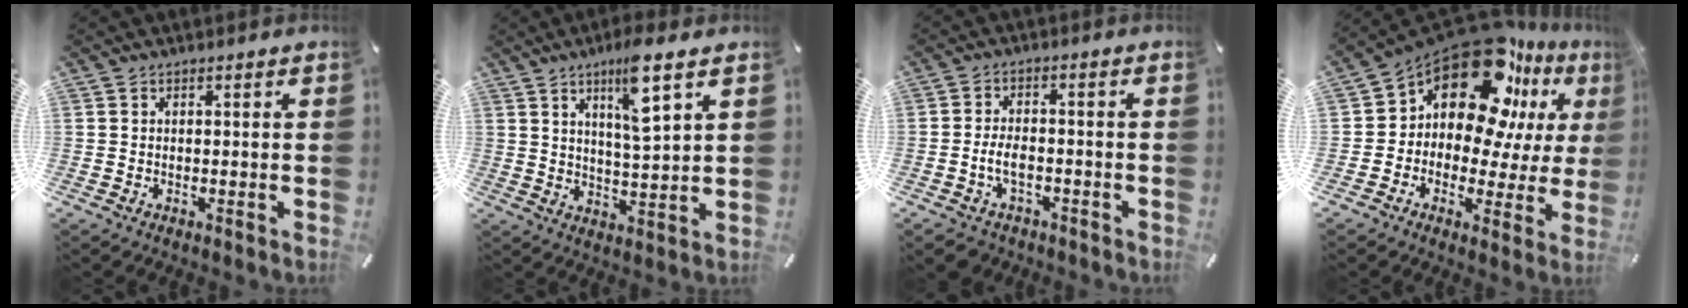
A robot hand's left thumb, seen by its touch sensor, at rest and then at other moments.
{"total": 9.8, "force": [5.5, 1.8, 7.9], "torque": [-0.126, -0.029, 0.088]}
{"total": 5.3, "force": [-1.9, 3.4, 3.7], "torque": [-0.083, 0.008, -0.039]}
{"total": 17.8, "force": [10.9, 10.1, 9.9], "torque": [-0.189, -0.100, 0.182]}